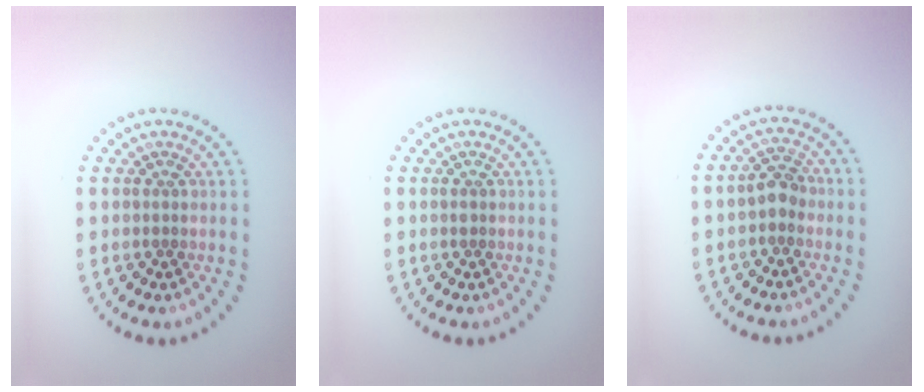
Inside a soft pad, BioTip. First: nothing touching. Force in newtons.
{"total": 0.6, "press": 0.6, "slide": 0.0}
{"total": 2.0, "press": 2.0, "slide": 0.6}